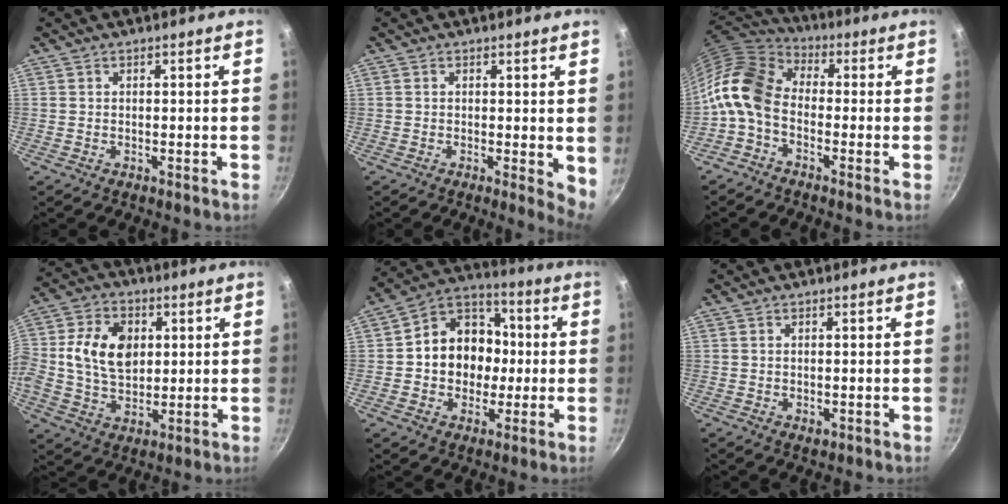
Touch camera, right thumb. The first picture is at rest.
{"total": 3.9, "force": [0.4, 1.6, 3.6], "torque": [-0.040, -0.007, 0.003]}
{"total": 10.4, "force": [-2.9, 7.0, 7.0], "torque": [-0.125, 0.045, -0.084]}
{"total": 12.9, "force": [2.0, 9.1, 8.9], "torque": [-0.146, 0.003, 0.027]}
{"total": 14.2, "force": [-0.3, 12.0, 7.6], "torque": [-0.076, 0.028, -0.023]}
{"total": 1.2, "force": [-0.2, 0.8, 1.0], "torque": [-0.013, -0.002, -0.002]}